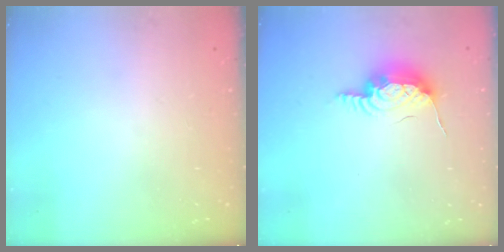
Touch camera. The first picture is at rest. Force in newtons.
{"total": 11.1, "press": 10.8, "slide": 2.5}